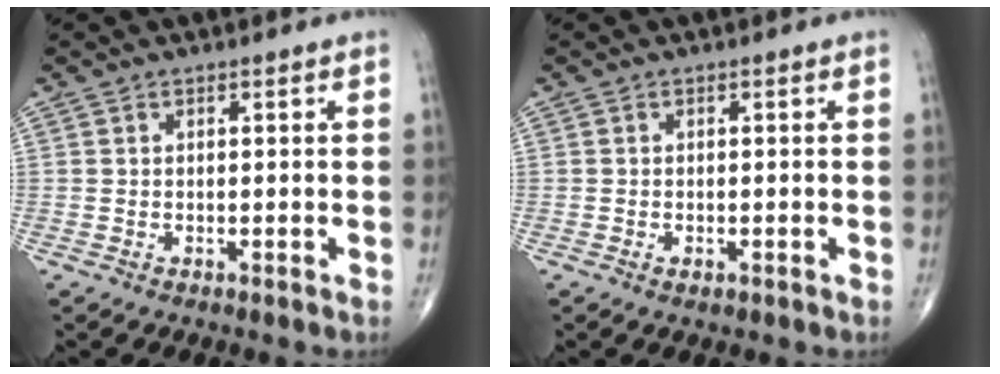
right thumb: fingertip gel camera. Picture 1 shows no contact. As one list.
[{"total": 1.2, "force": [-0.5, 0.7, 0.8], "torque": [-0.013, 0.004, -0.006]}]